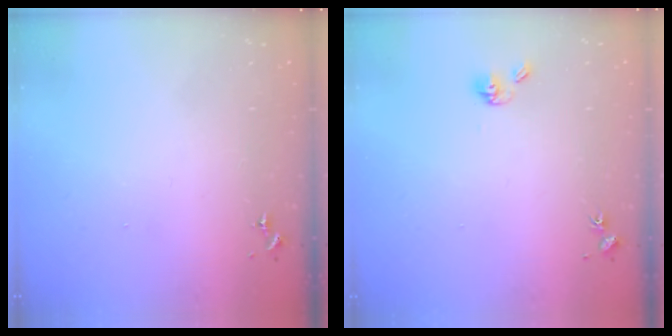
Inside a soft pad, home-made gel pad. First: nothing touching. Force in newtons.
{"total": 6.0, "press": 5.6, "slide": 2.1}